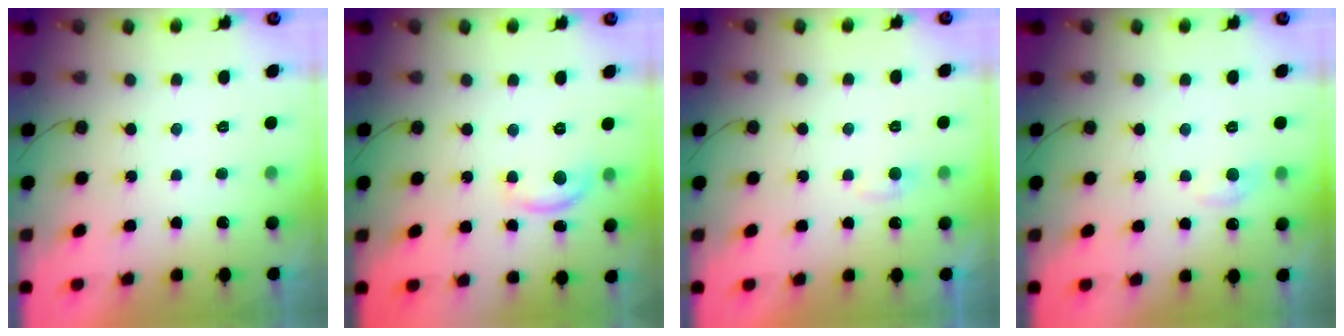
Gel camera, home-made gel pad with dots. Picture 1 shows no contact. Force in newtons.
{"total": 6.7, "press": 6.7, "slide": 0.5}
{"total": 3.7, "press": 3.7, "slide": 0.4}
{"total": 7.2, "press": 7.2, "slide": 0.9}